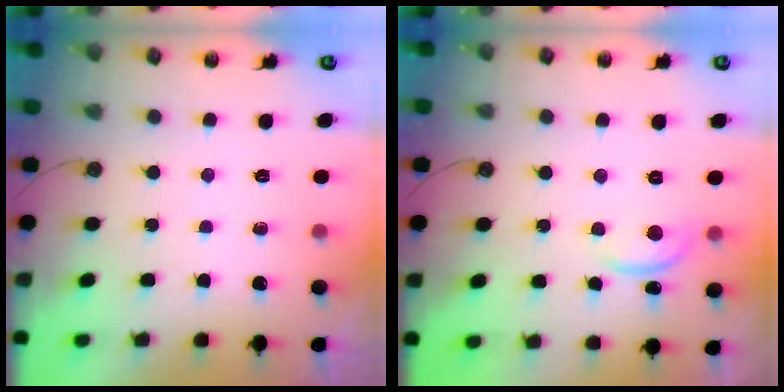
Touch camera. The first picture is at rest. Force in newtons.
{"total": 2.0, "press": 2.0, "slide": 0.2}